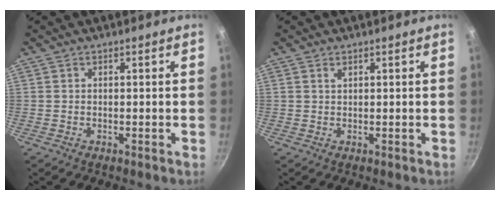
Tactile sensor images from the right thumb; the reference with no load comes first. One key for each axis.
{"total": 0.8, "fx": 0.5, "fy": 0.4, "fz": 0.4, "tx": -0.007, "ty": 0.001, "tz": 0.010}